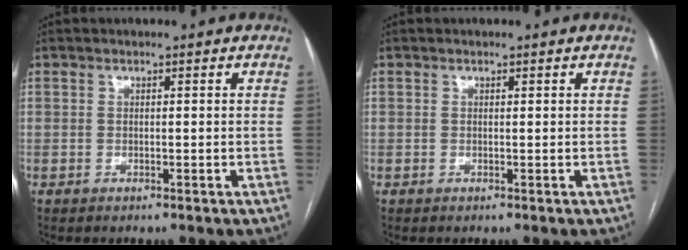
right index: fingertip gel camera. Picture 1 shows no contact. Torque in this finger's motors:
{"motor_torque": [0.02, -0.12, 0.00, 0.01]}